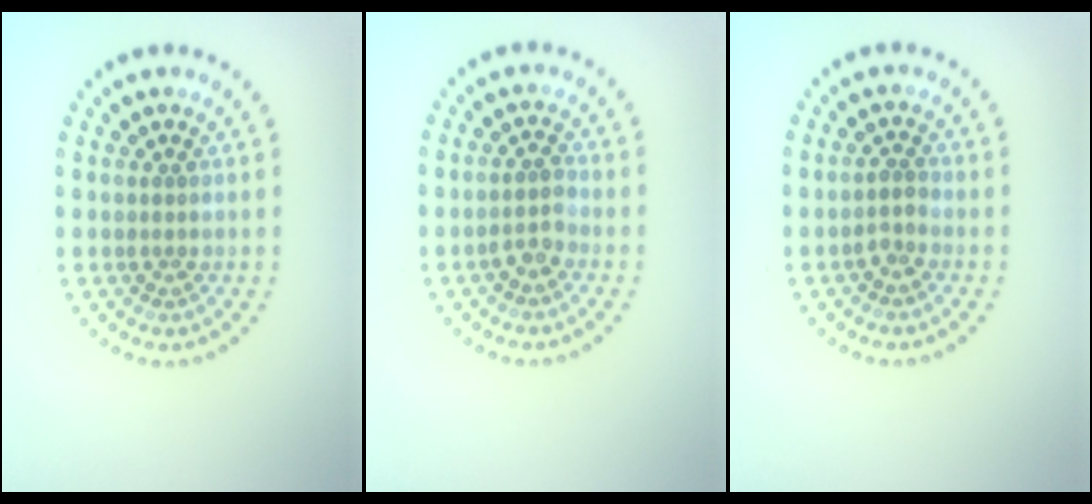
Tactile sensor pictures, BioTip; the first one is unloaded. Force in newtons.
{"total": 1.5, "press": 1.3, "slide": 0.7}
{"total": 1.3, "press": 1.0, "slide": 0.8}